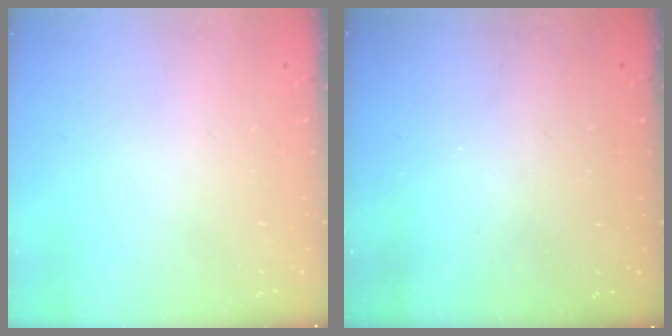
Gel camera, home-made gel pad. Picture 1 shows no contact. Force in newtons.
{"total": 3.2, "press": 3.2, "slide": 0.1}